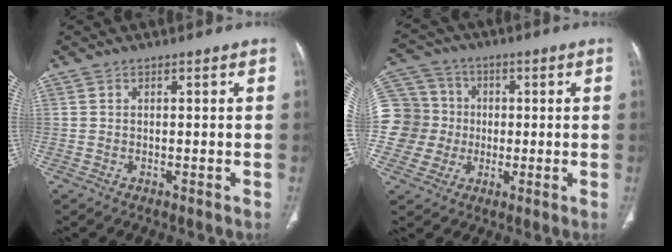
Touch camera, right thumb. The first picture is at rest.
{"total": 14.3, "force": [-0.5, 13.8, 3.8], "torque": [-0.068, 0.035, -0.003]}